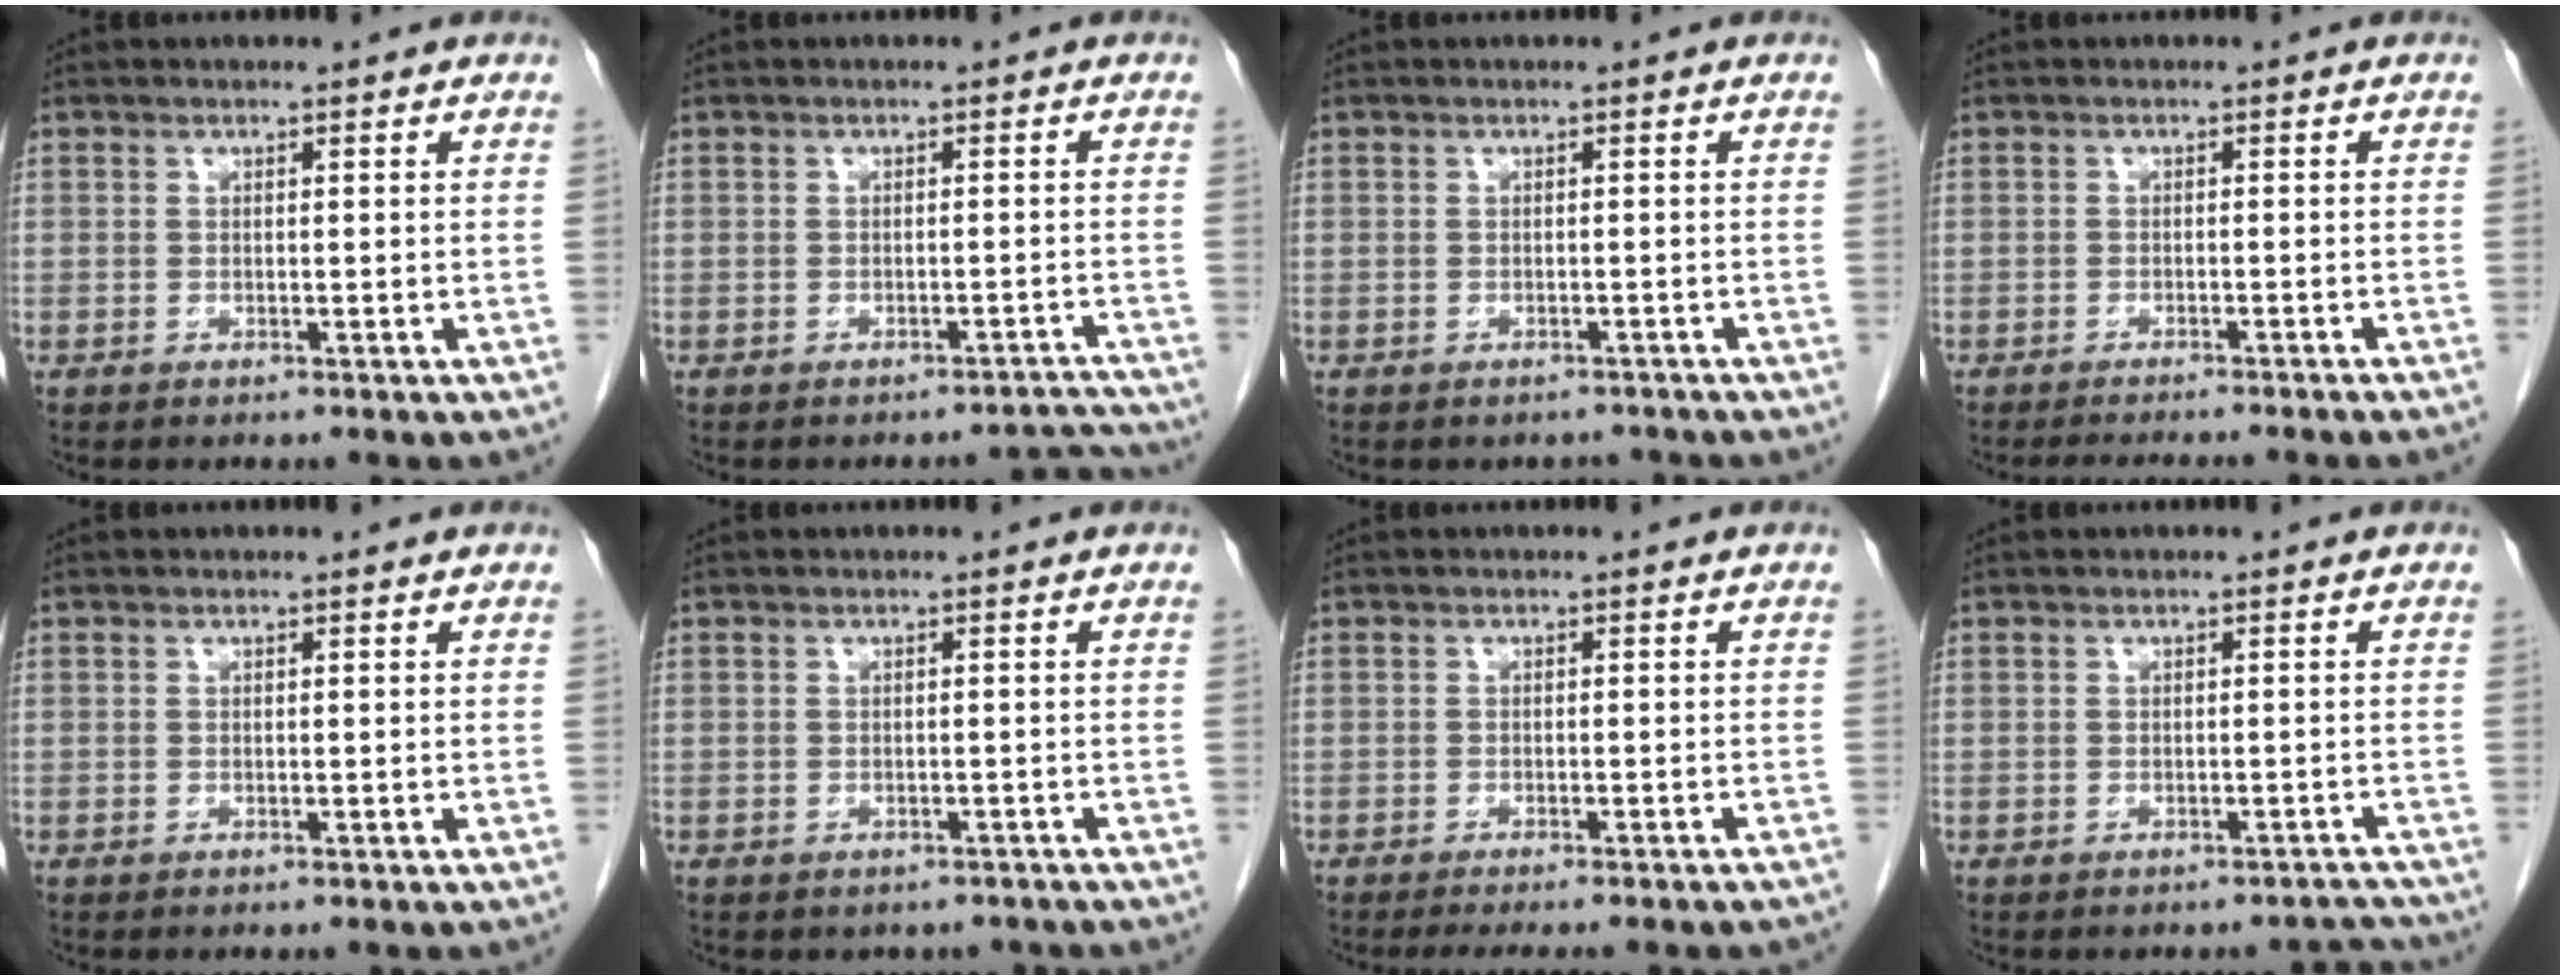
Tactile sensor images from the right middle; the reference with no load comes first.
{"total": 3.5, "force": [-3.5, 0.3, -0.5], "torque": [0.024, 0.013, -0.036]}
{"total": 1.8, "force": [-1.6, 0.8, -0.1], "torque": [-0.002, 0.000, -0.023]}
{"total": 7.9, "force": [-7.1, -0.2, 3.5], "torque": [-0.027, -0.012, -0.090]}
{"total": 0.0}
{"total": 3.1, "force": [-2.6, 1.7, 0.3], "torque": [-0.005, 0.008, -0.031]}
{"total": 11.8, "force": [-10.8, 1.5, 4.7], "torque": [-0.050, -0.008, -0.120]}
{"total": 2.1, "force": [-2.0, 0.6, -0.1], "torque": [0.013, 0.006, -0.020]}